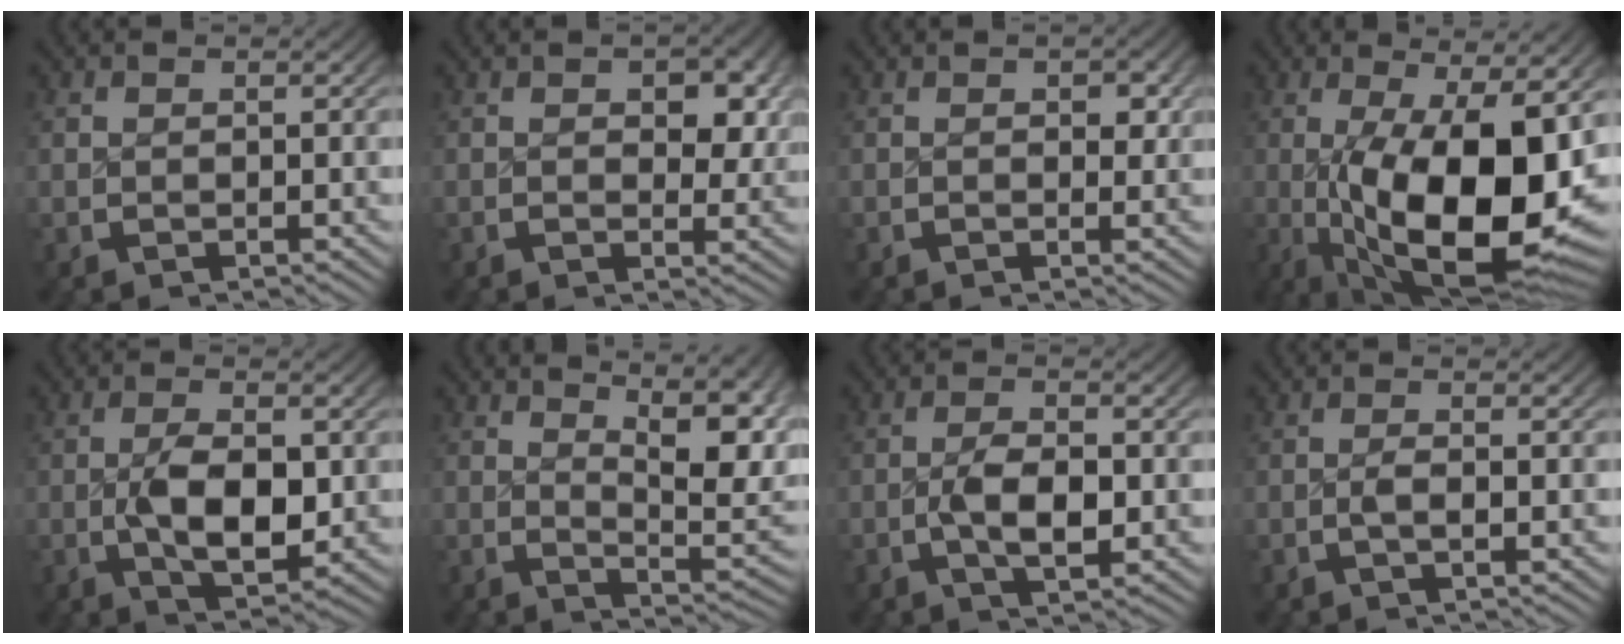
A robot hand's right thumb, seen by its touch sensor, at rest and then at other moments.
{"total": 2.7, "force": [0.6, 1.3, 2.3], "torque": [-0.034, -0.017, 0.013]}
{"total": 0.6, "force": [0.2, 0.2, 0.5], "torque": [-0.008, -0.004, 0.003]}
{"total": 18.3, "force": [-3.0, 9.0, 15.7], "torque": [-0.277, -0.069, -0.006]}
{"total": 5.4, "force": [-0.7, 2.5, 4.7], "torque": [-0.097, -0.019, -0.009]}
{"total": 5.6, "force": [2.3, 1.6, 4.8], "torque": [-0.061, -0.011, 0.038]}
{"total": 3.4, "force": [-0.7, 1.3, 3.0], "torque": [-0.061, -0.009, -0.014]}
{"total": 0.9, "force": [-0.3, -0.6, 0.6], "torque": [-0.012, 0.001, -0.010]}